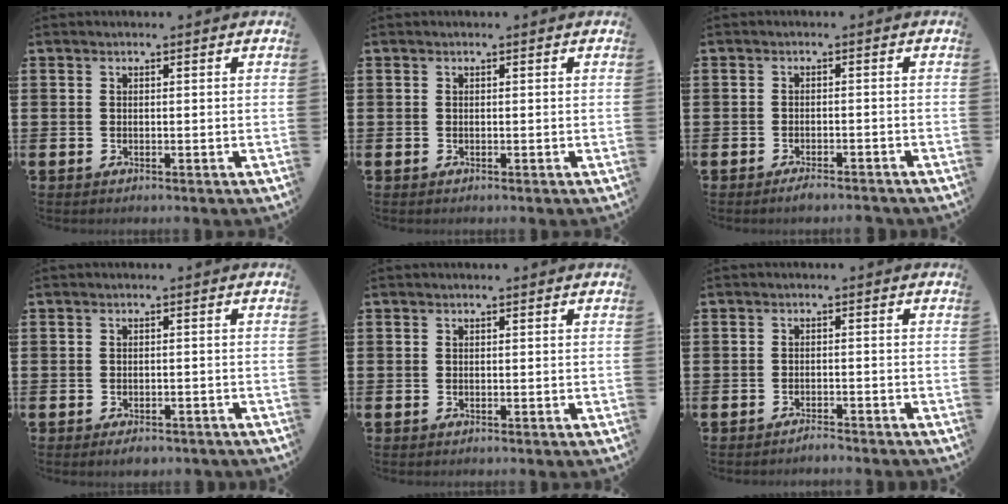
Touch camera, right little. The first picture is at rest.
{"total": 0.0}
{"total": 1.7, "force": [-1.5, 0.2, 0.9], "torque": [-0.015, 0.002, -0.030]}
{"total": 1.3, "force": [-1.2, 0.3, 0.5], "torque": [-0.013, 0.000, -0.023]}
{"total": 0.0}
{"total": 1.4, "force": [-1.4, 0.0, 0.2], "torque": [-0.006, 0.000, -0.028]}